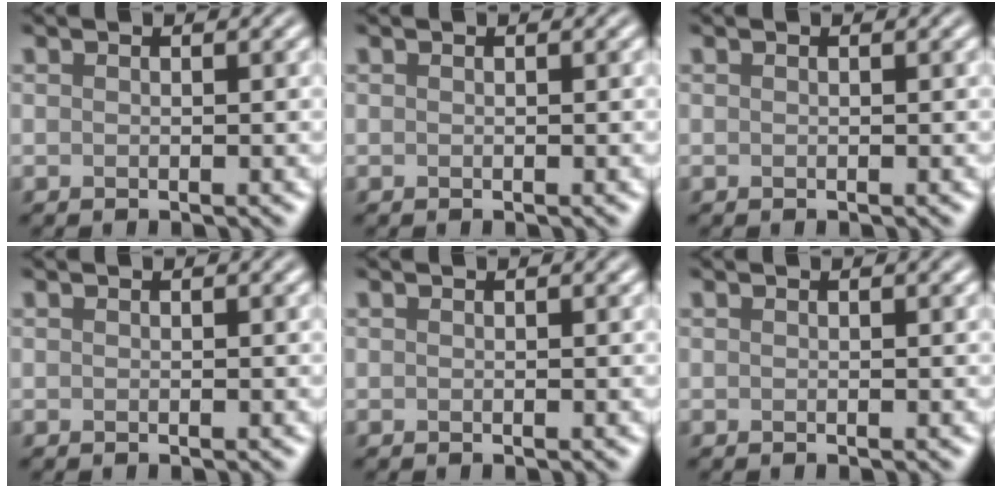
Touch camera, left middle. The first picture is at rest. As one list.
[{"total": 0.0}, {"total": 0.0}, {"total": 0.0}, {"total": 0.0}, {"total": 0.0}]